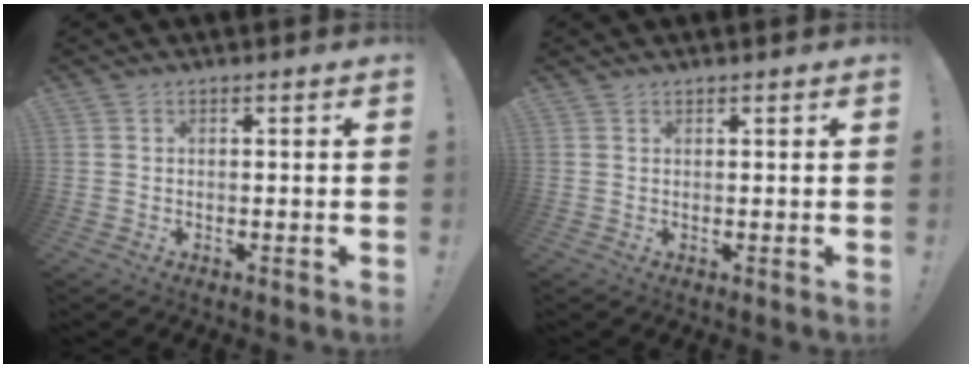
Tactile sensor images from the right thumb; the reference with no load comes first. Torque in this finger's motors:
{"motor_torque": [0.20, -0.36, -0.21, 0.34, -0.04]}